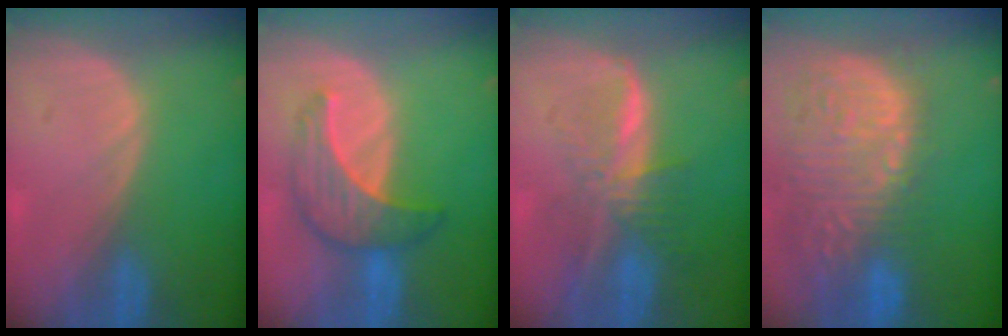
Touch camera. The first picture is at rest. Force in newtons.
{"total": 6.9, "press": 6.9, "slide": 0.1}
{"total": 8.0, "press": 6.7, "slide": 4.3}
{"total": 15.3, "press": 12.6, "slide": 8.7}